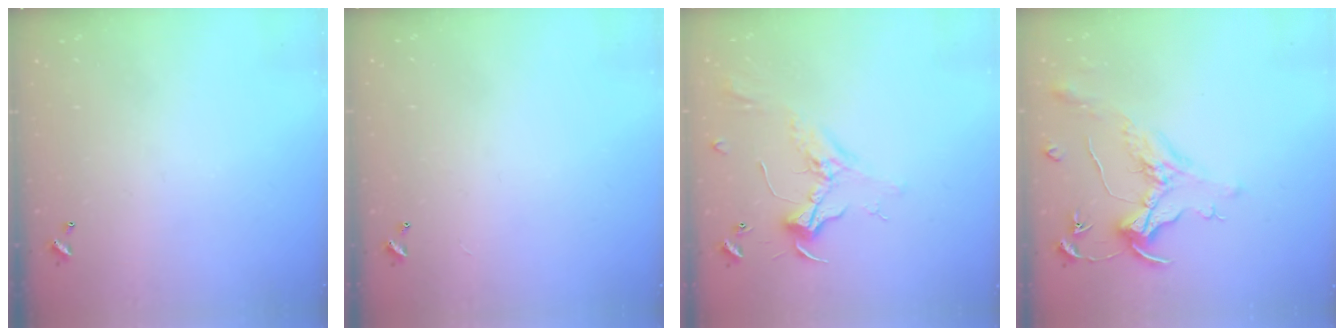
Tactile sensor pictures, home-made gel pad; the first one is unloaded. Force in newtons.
{"total": 2.6, "press": 2.6, "slide": 0.3}
{"total": 2.4, "press": 2.3, "slide": 0.8}
{"total": 1.6, "press": 1.4, "slide": 0.7}